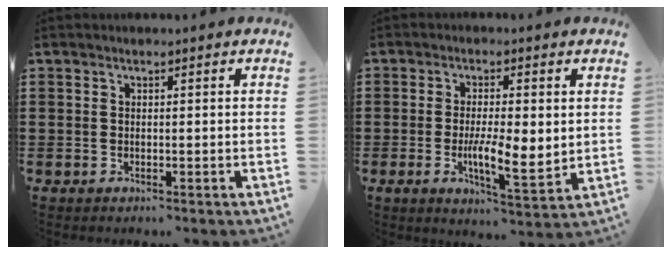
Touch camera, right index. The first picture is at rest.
{"total": 6.8, "force": [-0.6, 2.3, 6.3], "torque": [-0.105, 0.002, -0.009]}